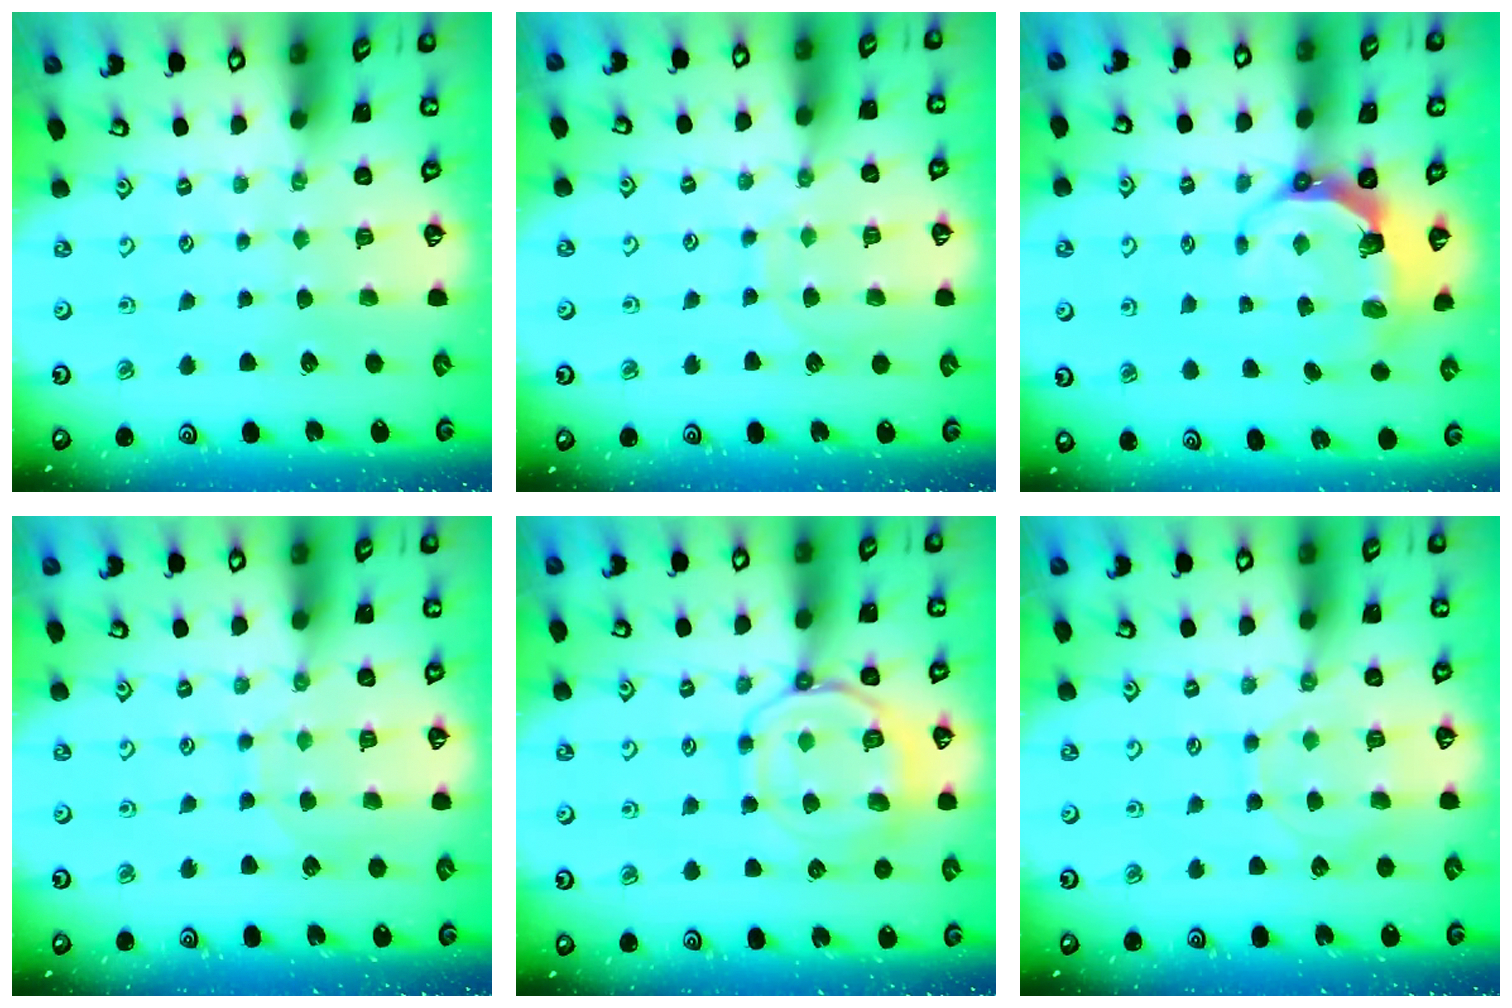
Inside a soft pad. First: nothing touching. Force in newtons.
{"total": 8.4, "press": 8.4, "slide": 0.7}
{"total": 6.7, "press": 5.0, "slide": 4.4}
{"total": 5.1, "press": 5.0, "slide": 0.5}
{"total": 12.3, "press": 12.3, "slide": 1.4}
{"total": 8.2, "press": 8.2, "slide": 0.8}